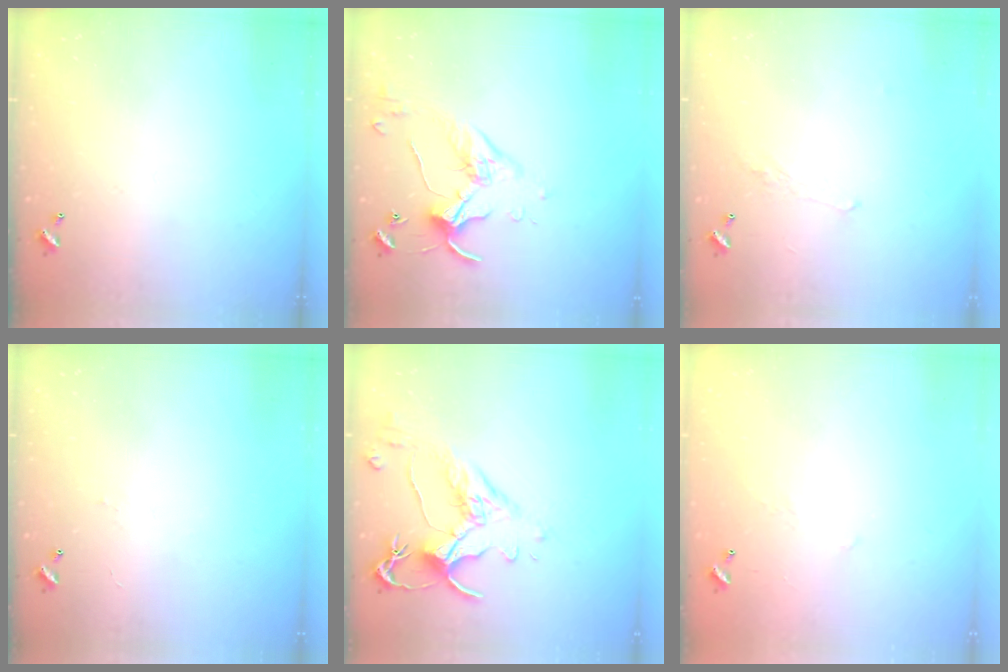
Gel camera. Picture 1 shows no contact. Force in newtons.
{"total": 3.9, "press": 3.9, "slide": 0.1}
{"total": 1.7, "press": 1.6, "slide": 0.6}
{"total": 3.2, "press": 3.2, "slide": 0.5}
{"total": 2.5, "press": 2.1, "slide": 1.2}
{"total": 5.7, "press": 5.6, "slide": 0.9}